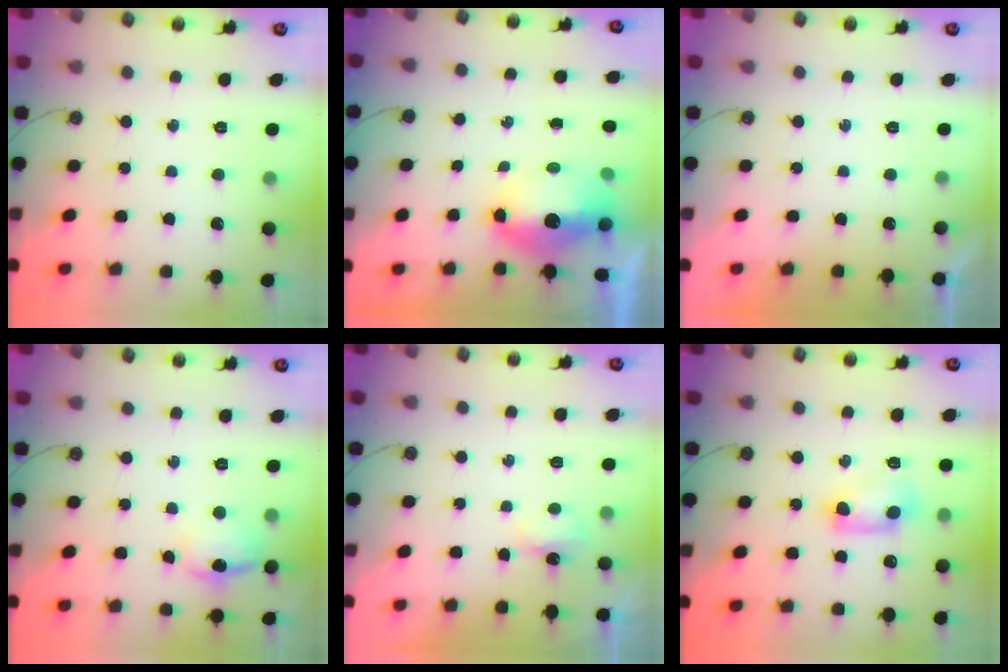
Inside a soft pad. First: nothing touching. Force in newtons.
{"total": 16.4, "press": 10.0, "slide": 13.0}
{"total": 0.0}
{"total": 10.5, "press": 10.5, "slide": 0.8}
{"total": 3.1, "press": 3.0, "slide": 0.6}
{"total": 7.4, "press": 7.3, "slide": 1.0}